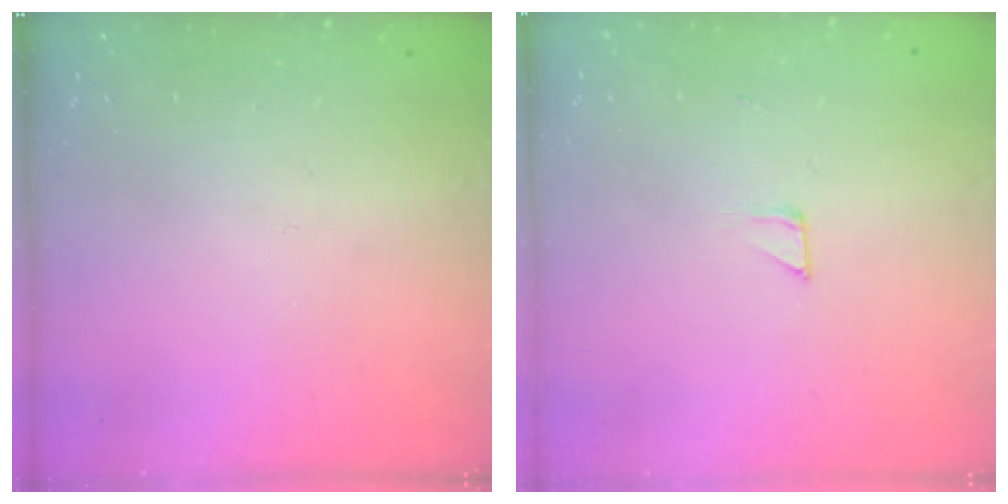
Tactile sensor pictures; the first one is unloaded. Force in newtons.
{"total": 2.6, "press": 2.6, "slide": 0.1}